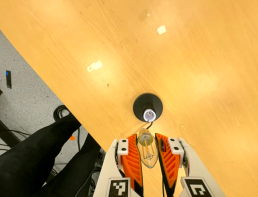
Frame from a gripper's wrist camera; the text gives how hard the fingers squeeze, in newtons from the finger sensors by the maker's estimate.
{"total": 24.4, "left": 27.1, "right": 21.6}